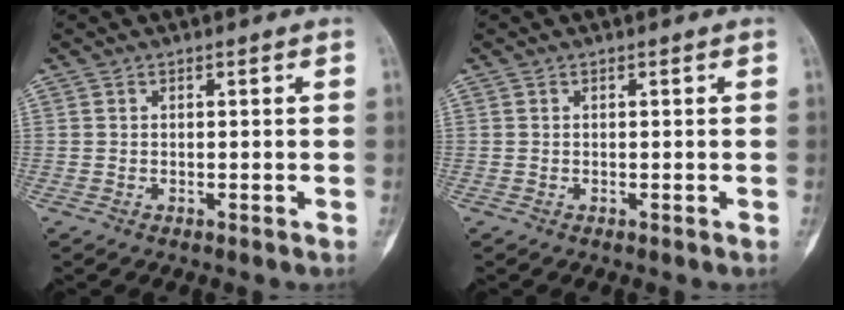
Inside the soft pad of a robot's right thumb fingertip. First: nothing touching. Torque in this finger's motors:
{"motor_torque": [0.02, 0.00, 0.08, 0.01, 0.01]}